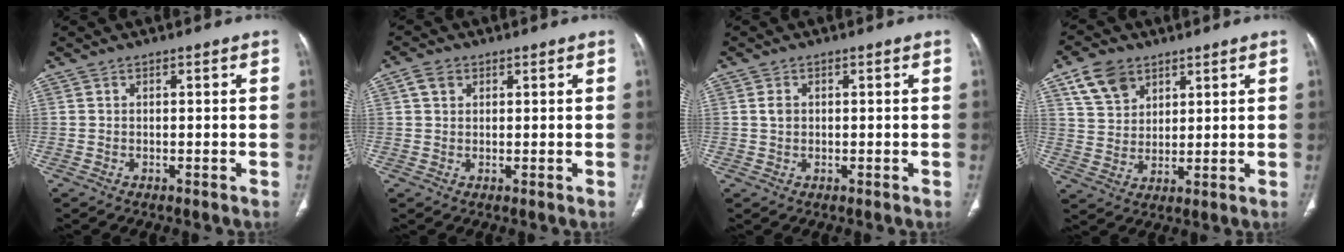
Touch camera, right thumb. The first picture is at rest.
{"total": 2.9, "force": [1.2, 2.3, 1.4], "torque": [-0.016, 0.003, 0.023]}
{"total": 1.8, "force": [0.2, 1.5, 1.1], "torque": [-0.017, 0.002, 0.003]}
{"total": 8.7, "force": [5.0, 5.9, 3.8], "torque": [-0.050, -0.018, 0.100]}